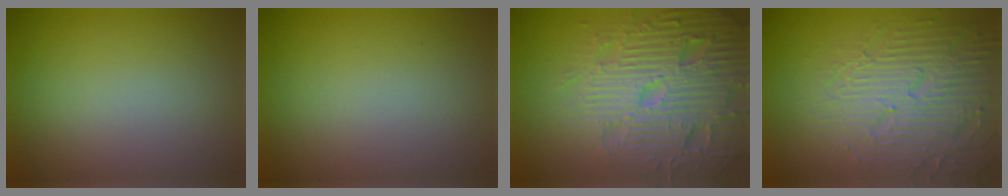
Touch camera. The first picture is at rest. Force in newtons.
{"total": 0.0}
{"total": 7.8, "press": 7.6, "slide": 1.9}
{"total": 6.2, "press": 5.2, "slide": 3.4}